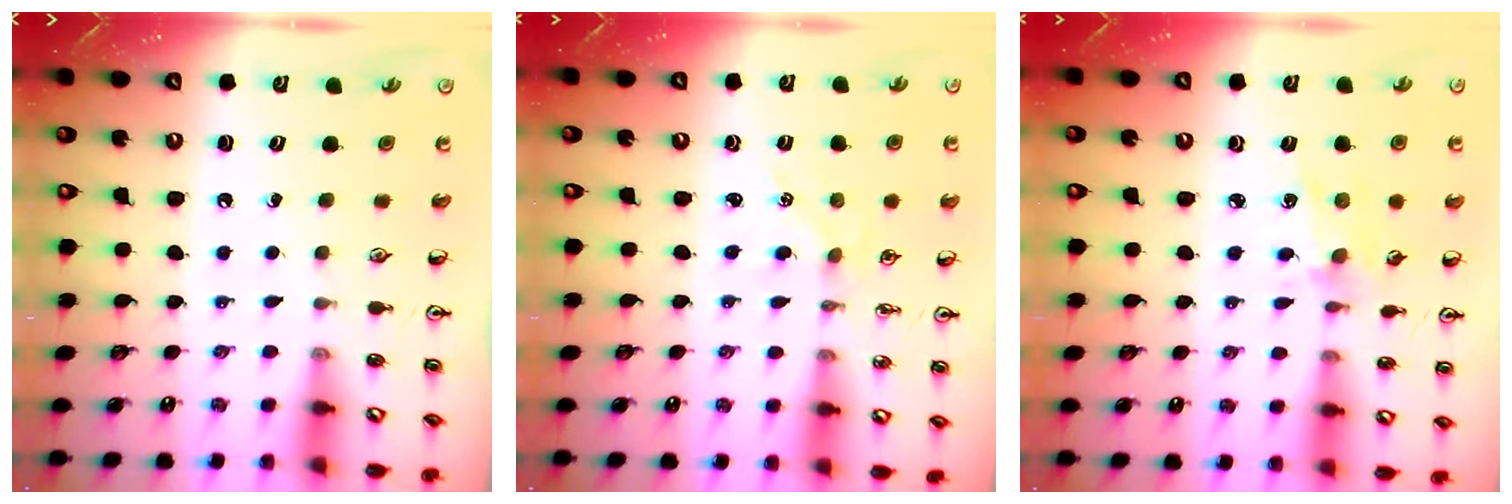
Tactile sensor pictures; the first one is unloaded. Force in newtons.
{"total": 1.0, "press": 0.9, "slide": 0.2}
{"total": 2.0, "press": 2.0, "slide": 0.4}